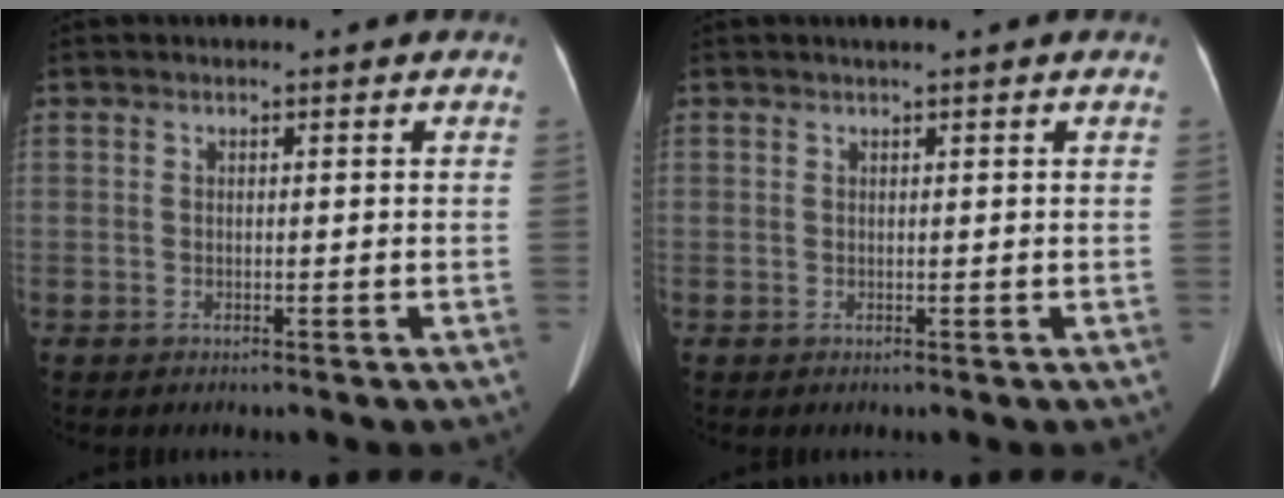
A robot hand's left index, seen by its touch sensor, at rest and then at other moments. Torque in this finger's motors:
{"motor_torque": [0.26, -0.36, -0.01, 0.00]}